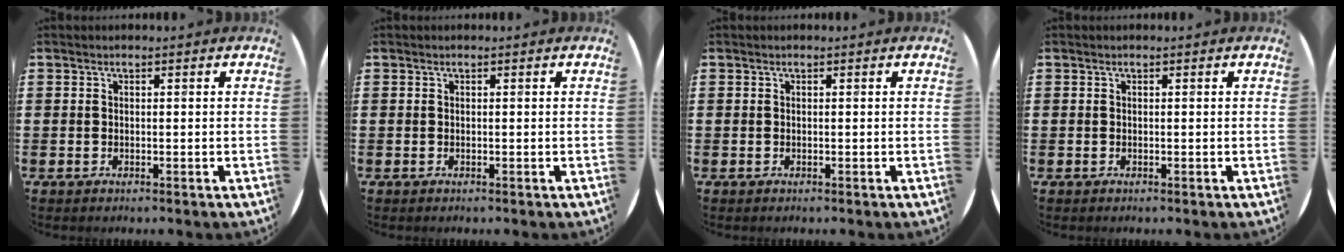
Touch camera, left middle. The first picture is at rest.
{"total": 0.0}
{"total": 0.0}
{"total": 0.0}